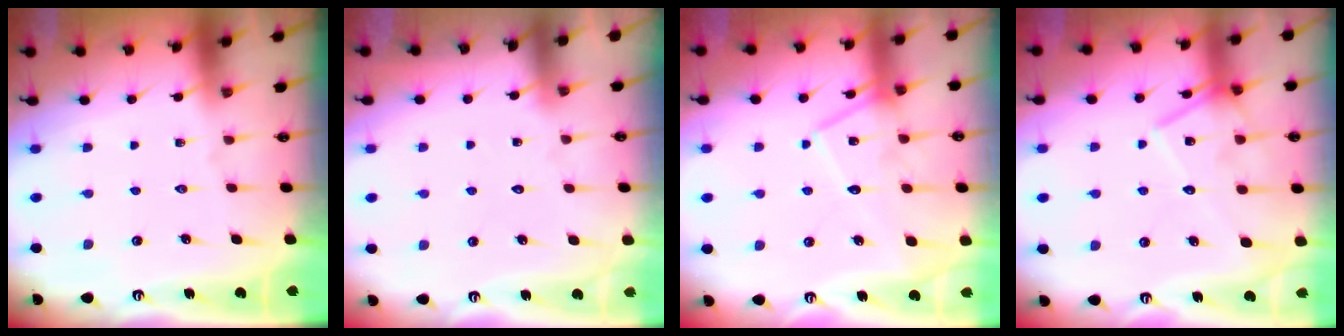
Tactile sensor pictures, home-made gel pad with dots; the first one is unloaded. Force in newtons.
{"total": 3.1, "press": 3.1, "slide": 0.2}
{"total": 14.0, "press": 13.9, "slide": 1.1}
{"total": 13.0, "press": 13.0, "slide": 0.8}